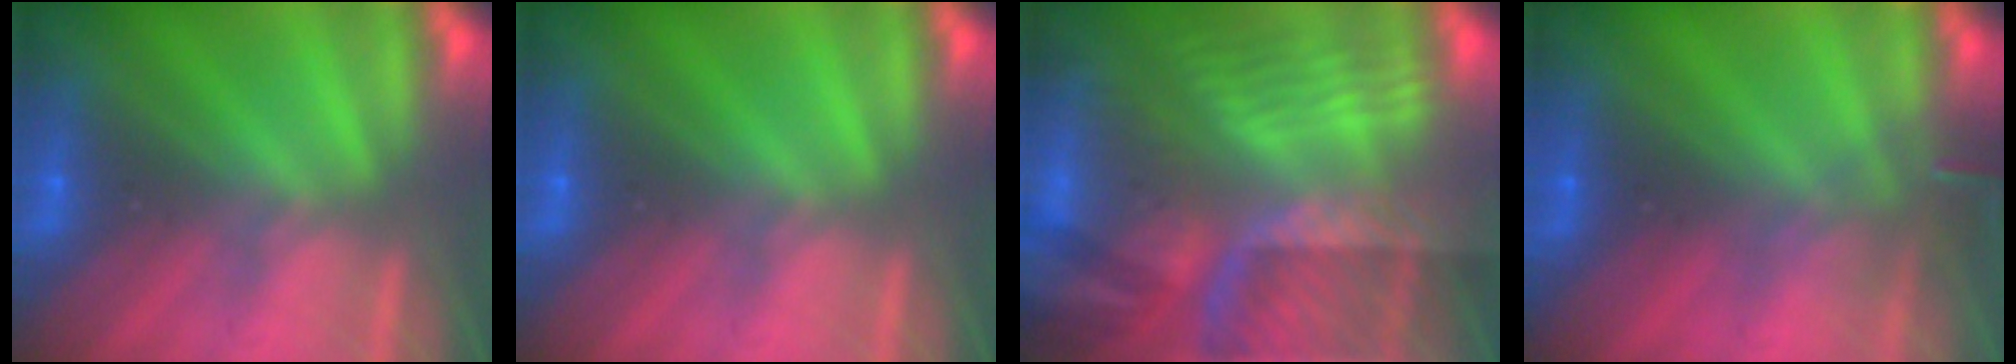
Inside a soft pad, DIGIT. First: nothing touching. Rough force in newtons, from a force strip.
{"total": 0.0}
{"total": 7.5}
{"total": 3.0}